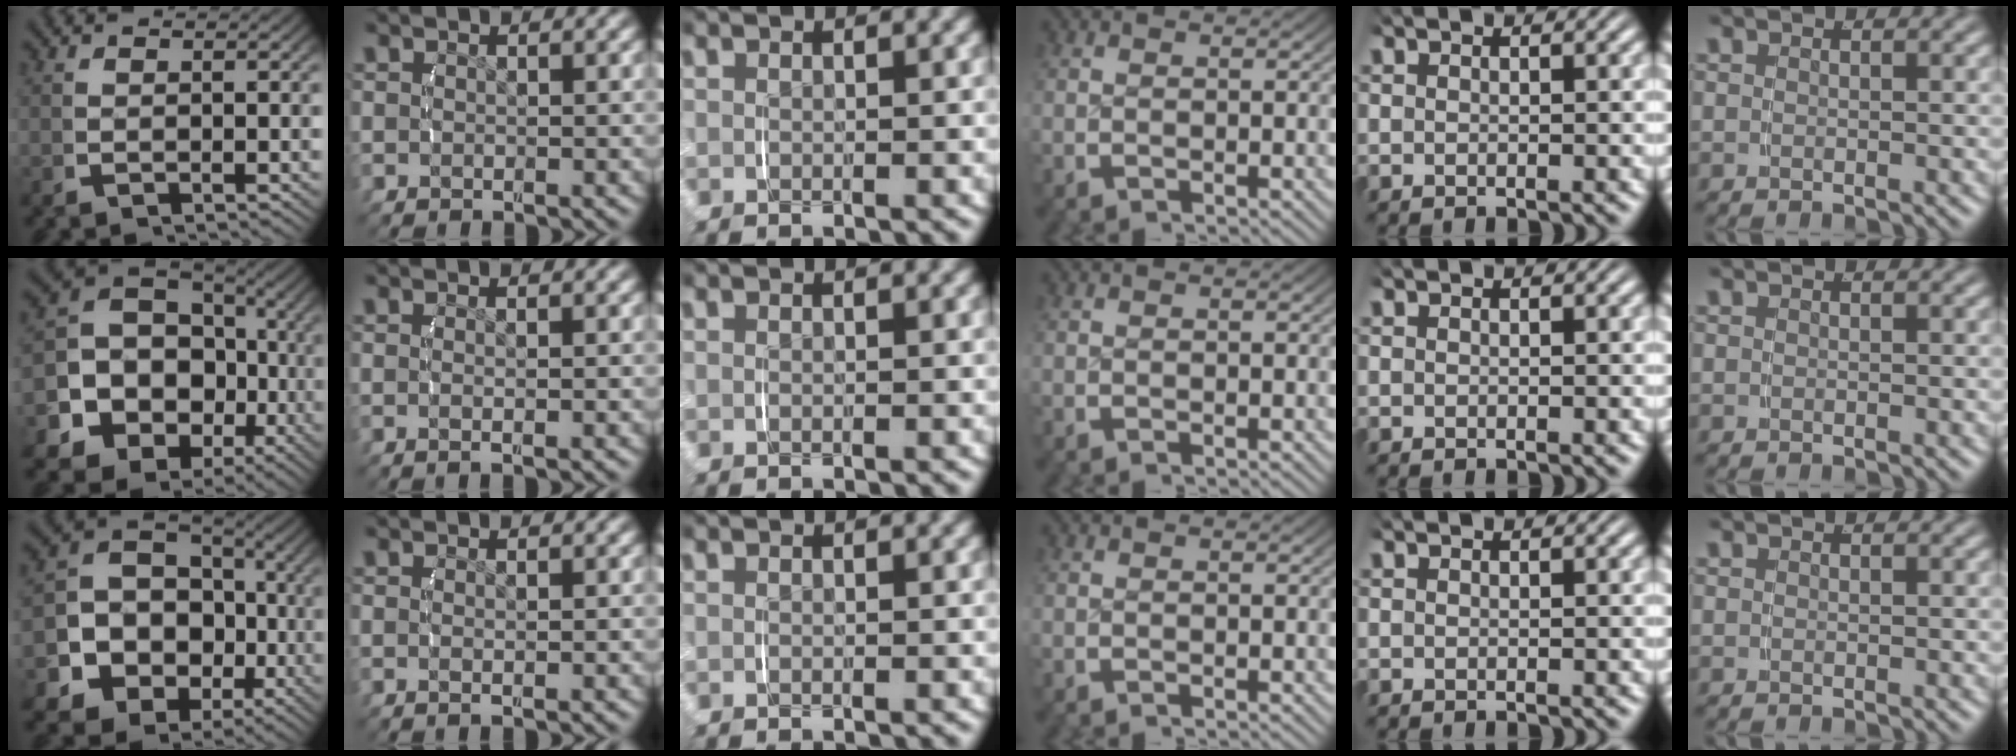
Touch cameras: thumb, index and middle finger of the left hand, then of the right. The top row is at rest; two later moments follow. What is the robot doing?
{"motion": "lift_and_place", "object": "napkin"}